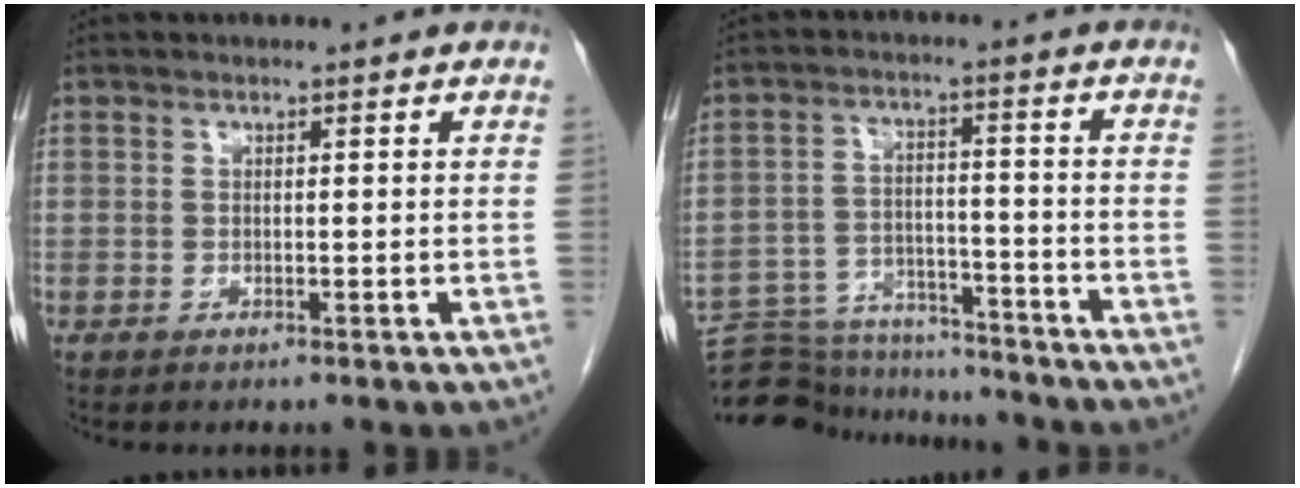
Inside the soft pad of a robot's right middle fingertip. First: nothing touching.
{"total": 14.9, "force": [-14.2, 3.5, 2.6], "torque": [-0.050, 0.023, -0.210]}